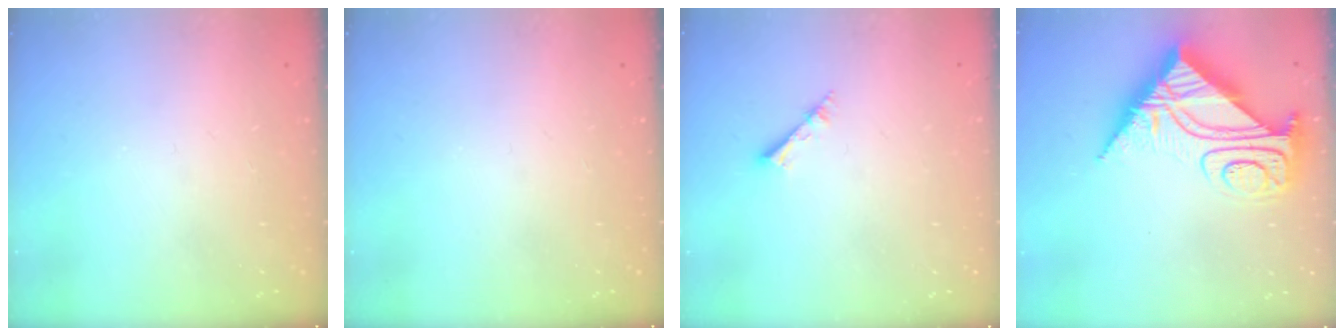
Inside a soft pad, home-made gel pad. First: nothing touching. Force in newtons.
{"total": 0.0}
{"total": 2.2, "press": 2.2, "slide": 0.3}
{"total": 13.7, "press": 13.7, "slide": 1.3}